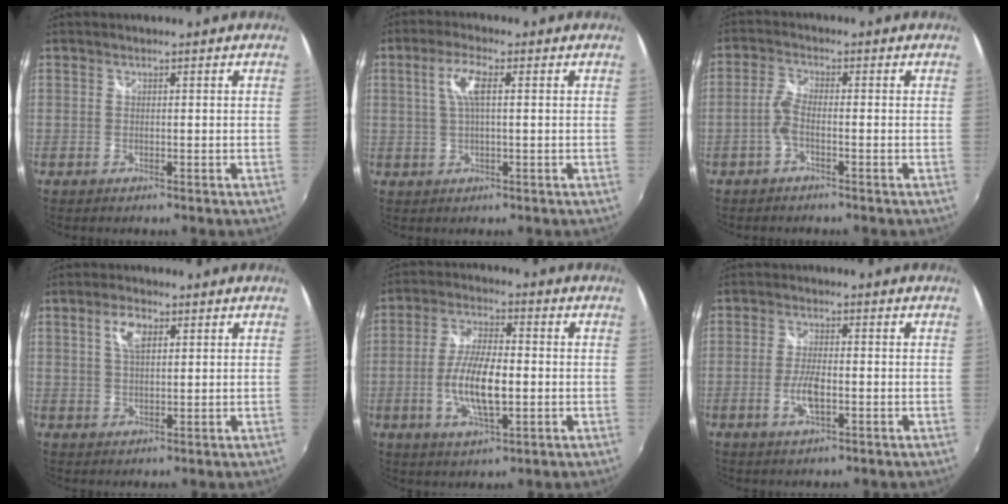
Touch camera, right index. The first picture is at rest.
{"total": 5.0, "force": [1.1, 1.0, 4.8], "torque": [-0.094, 0.006, 0.021]}
{"total": 3.1, "force": [-1.4, 0.7, 2.6], "torque": [-0.066, 0.005, -0.031]}
{"total": 4.6, "force": [1.9, 2.1, 3.6], "torque": [-0.066, 0.008, 0.035]}
{"total": 10.8, "force": [-2.0, 3.7, 9.9], "torque": [-0.198, -0.004, -0.037]}
{"total": 4.8, "force": [-1.5, 1.4, 4.4], "torque": [-0.093, -0.004, -0.029]}